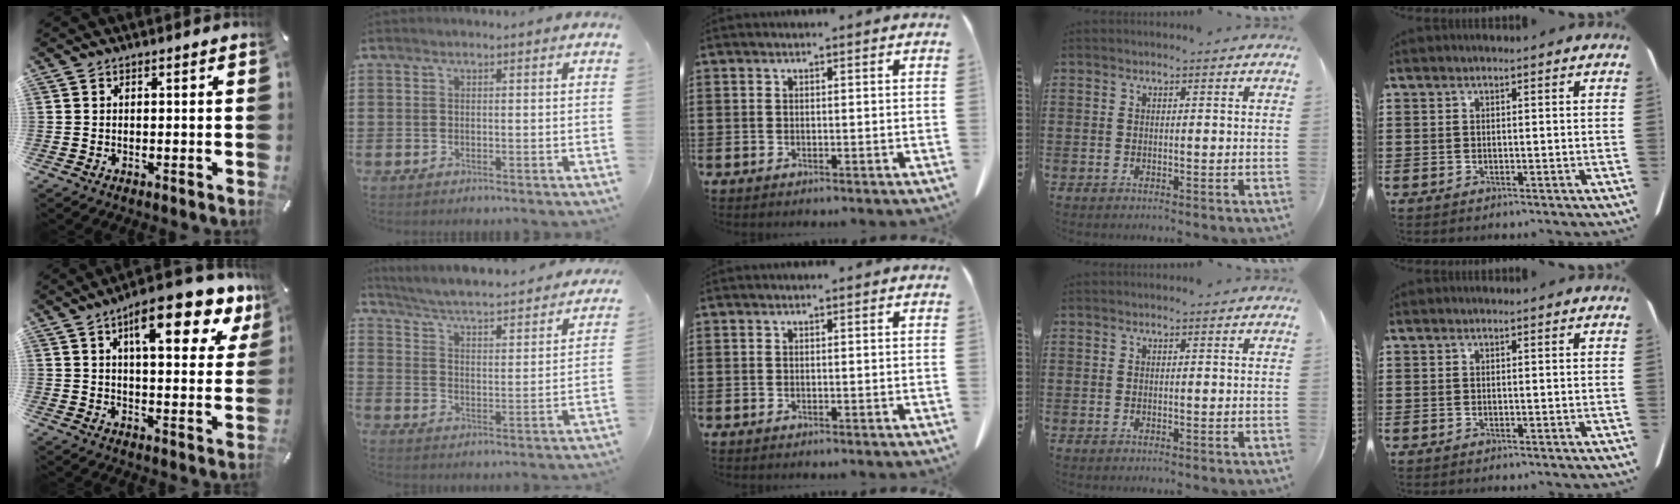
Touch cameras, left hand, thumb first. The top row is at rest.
{"thumb": {"total": 15.4, "force": [9.0, 5.5, 11.1], "torque": [-0.155, -0.044, 0.142]}, "index": {"total": 3.7, "force": [3.5, -0.4, 1.2], "torque": [-0.044, -0.038, 0.048]}}